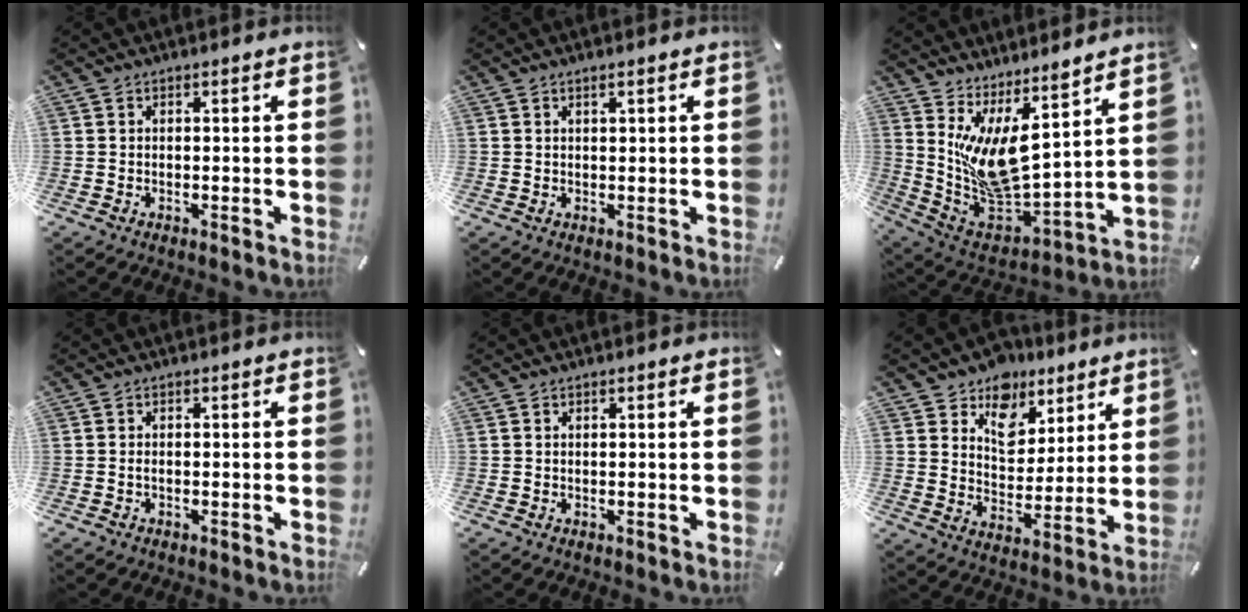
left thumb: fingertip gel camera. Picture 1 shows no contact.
{"total": 0.9, "force": [0.5, 0.3, 0.7], "torque": [-0.014, 0.001, 0.009]}
{"total": 12.1, "force": [5.6, 5.2, 9.4], "torque": [-0.209, -0.090, 0.103]}
{"total": 0.9, "force": [-0.3, 0.5, 0.6], "torque": [-0.013, 0.000, -0.007]}
{"total": 0.0}
{"total": 10.0, "force": [6.2, 7.5, 2.3], "torque": [-0.041, -0.055, 0.114]}